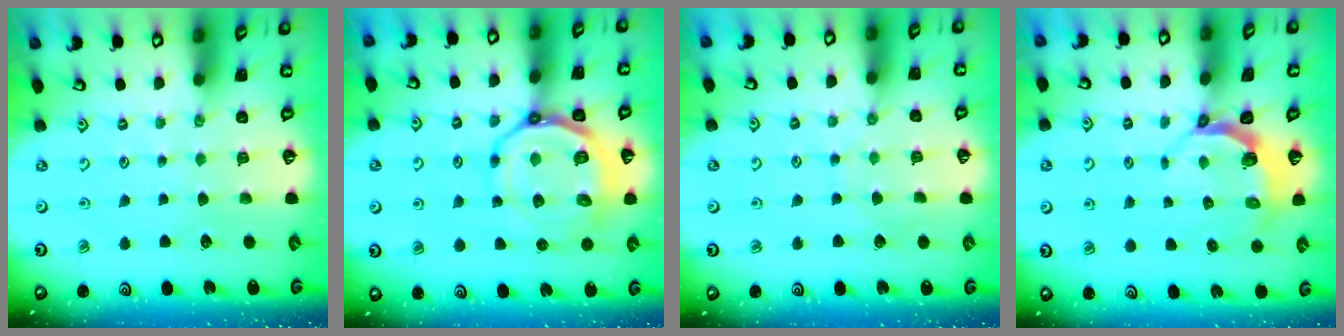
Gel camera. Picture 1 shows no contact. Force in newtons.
{"total": 14.3, "press": 14.1, "slide": 2.7}
{"total": 6.0, "press": 5.9, "slide": 0.6}
{"total": 4.5, "press": 3.5, "slide": 3.0}